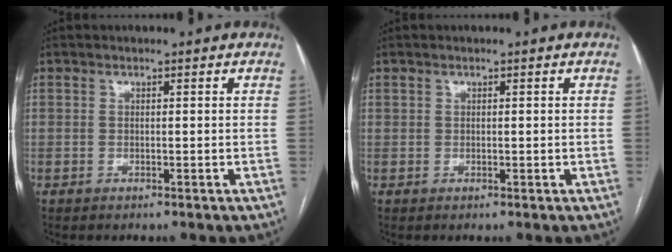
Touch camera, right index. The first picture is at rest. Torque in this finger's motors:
{"motor_torque": [-0.04, 0.14, 0.07, 0.00]}